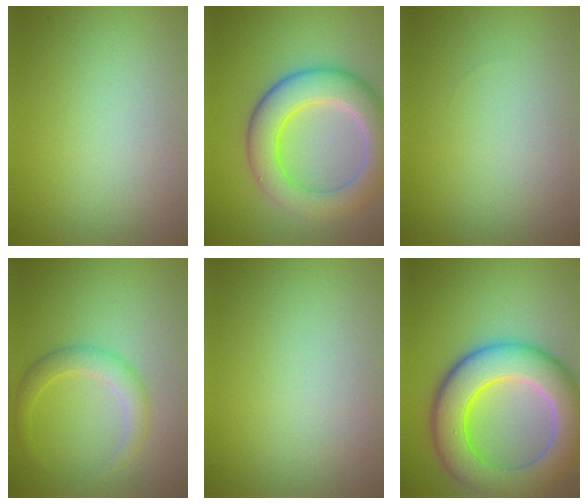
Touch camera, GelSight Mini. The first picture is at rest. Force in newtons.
{"total": 7.2, "press": 7.1, "slide": 0.6}
{"total": 0.0}
{"total": 2.5, "press": 2.5, "slide": 0.0}
{"total": 0.0}
{"total": 9.9, "press": 9.8, "slide": 0.7}